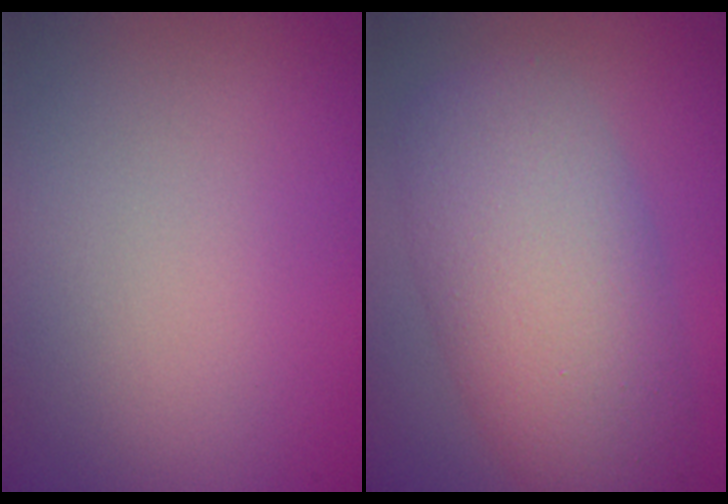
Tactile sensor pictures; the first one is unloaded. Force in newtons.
{"total": 8.2, "press": 8.2, "slide": 0.3}